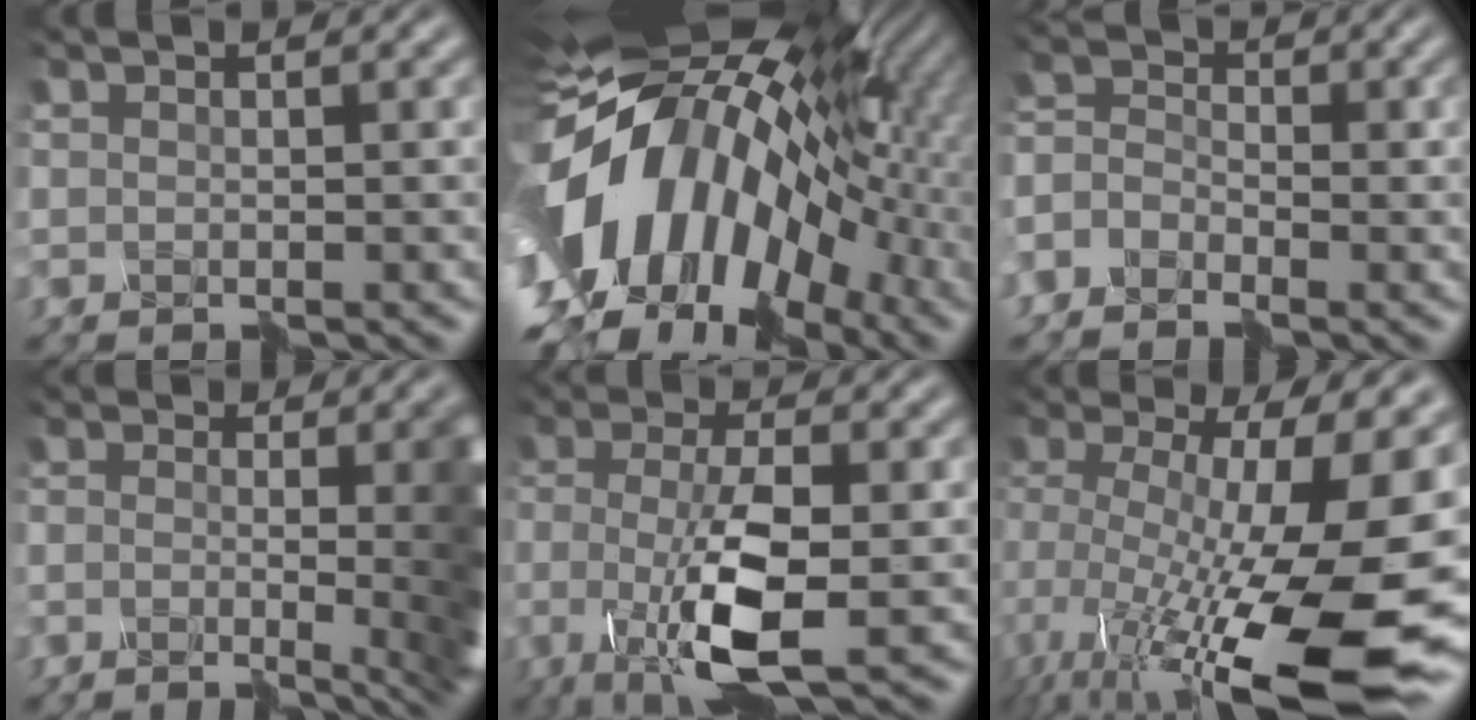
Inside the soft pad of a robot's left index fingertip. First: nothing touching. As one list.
[{"total": 16.1, "force": [-2.1, 11.0, 11.7], "torque": [-0.235, 0.009, -0.045]}, {"total": 4.7, "force": [-4.2, 2.1, 0.5], "torque": [-0.009, -0.005, -0.070]}, {"total": 10.8, "force": [-1.5, 4.0, 9.9], "torque": [-0.090, -0.002, -0.016]}, {"total": 6.5, "force": [-2.8, 1.4, 5.7], "torque": [-0.139, -0.007, -0.051]}, {"total": 17.5, "force": [-5.2, 5.4, 15.8], "torque": [-0.274, -0.021, -0.082]}]